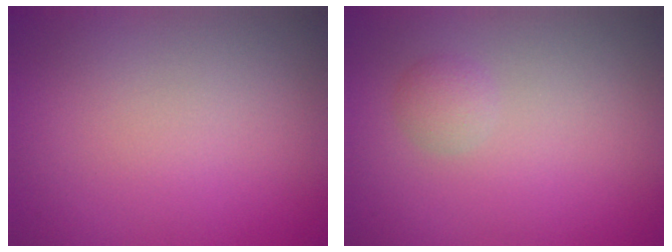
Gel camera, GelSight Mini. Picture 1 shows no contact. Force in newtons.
{"total": 1.2, "press": 1.1, "slide": 0.1}